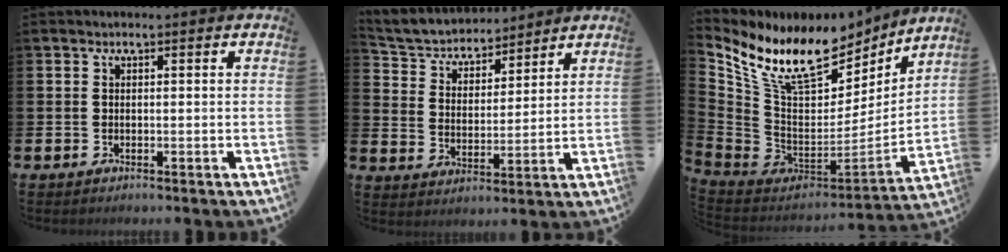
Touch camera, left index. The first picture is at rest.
{"total": 5.5, "force": [5.3, 1.6, 0.2], "torque": [-0.037, -0.041, 0.090]}
{"total": 12.7, "force": [9.5, 5.5, 6.3], "torque": [-0.156, -0.060, 0.170]}